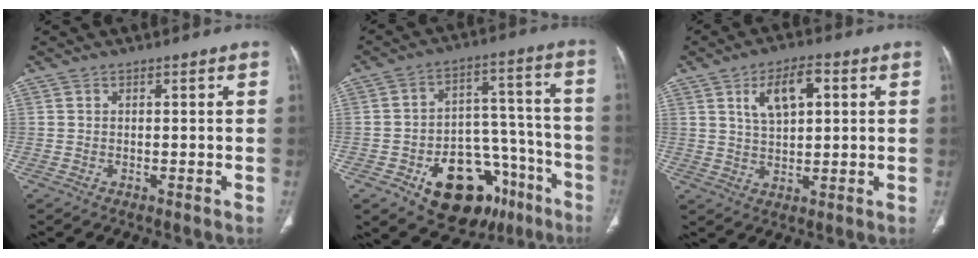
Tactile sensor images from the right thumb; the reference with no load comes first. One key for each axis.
{"total": 20.6, "fx": -10.8, "fy": 12.4, "fz": 12.4, "tx": -0.128, "ty": 0.088, "tz": -0.149}
{"total": 8.2, "fx": 2.8, "fy": 4.0, "fz": 6.6, "tx": -0.104, "ty": -0.001, "tz": 0.051}